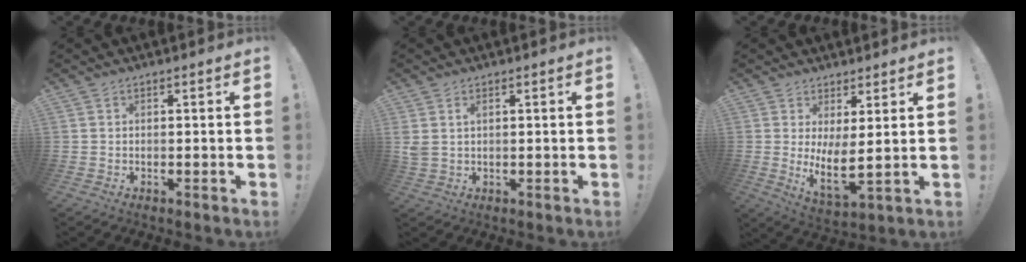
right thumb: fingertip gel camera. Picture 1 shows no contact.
{"total": 2.6, "force": [1.2, 1.3, 2.0], "torque": [-0.042, 0.001, 0.022]}
{"total": 7.5, "force": [2.5, 1.5, 6.9], "torque": [-0.108, -0.035, 0.050]}